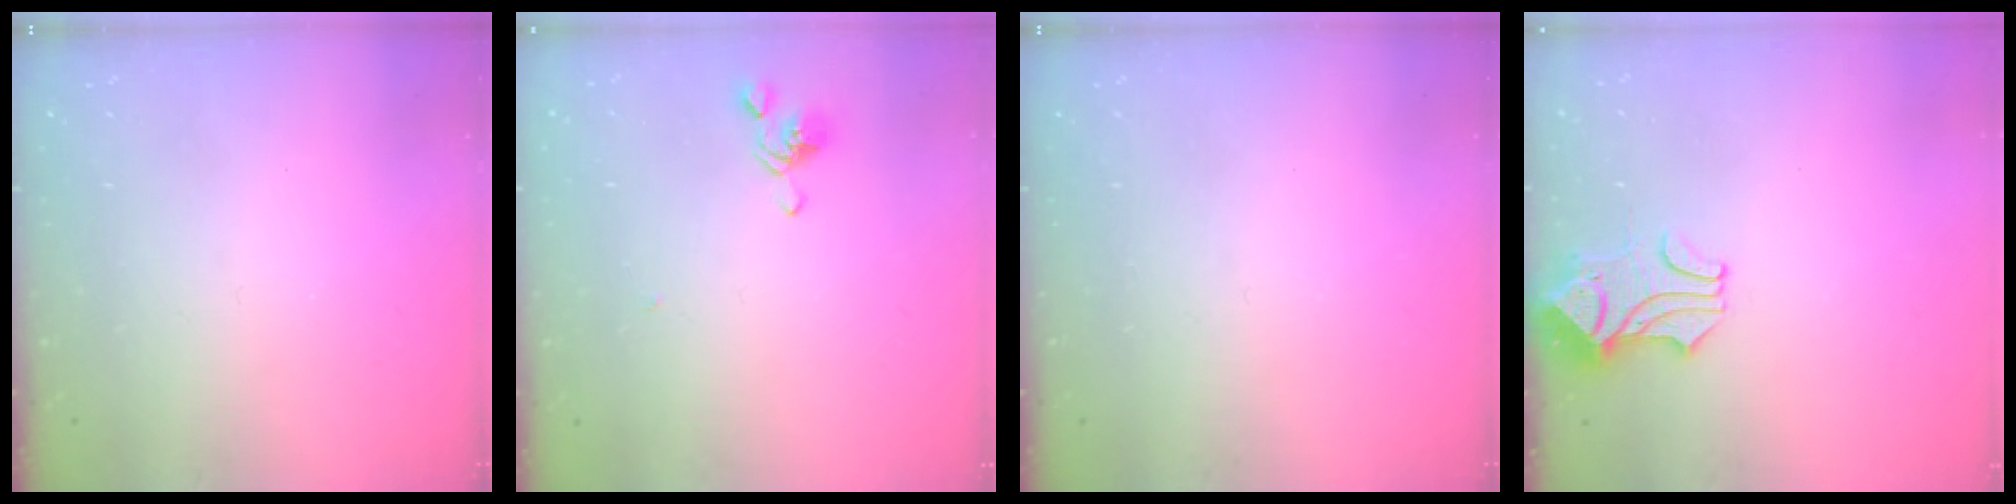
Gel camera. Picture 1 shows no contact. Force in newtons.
{"total": 2.7, "press": 2.7, "slide": 0.6}
{"total": 0.0}
{"total": 1.8, "press": 1.4, "slide": 1.2}